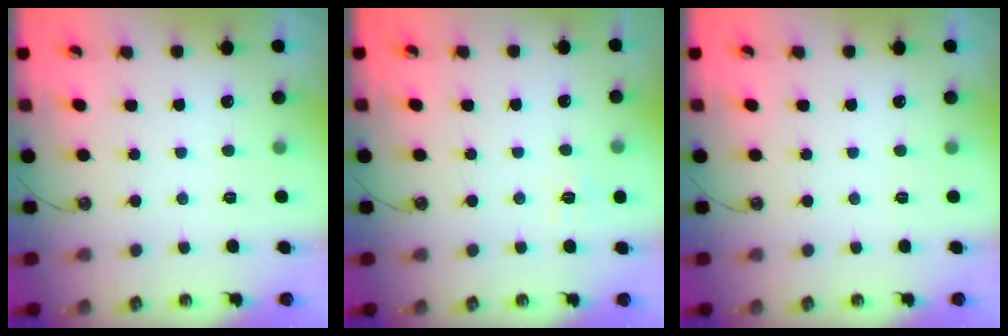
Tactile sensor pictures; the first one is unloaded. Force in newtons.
{"total": 6.1, "press": 6.1, "slide": 0.3}
{"total": 0.0}